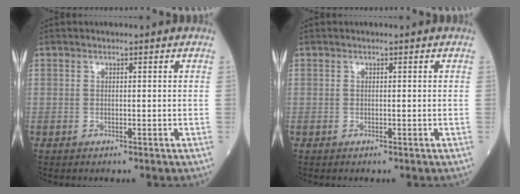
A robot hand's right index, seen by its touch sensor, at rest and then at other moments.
{"total": 0.0}